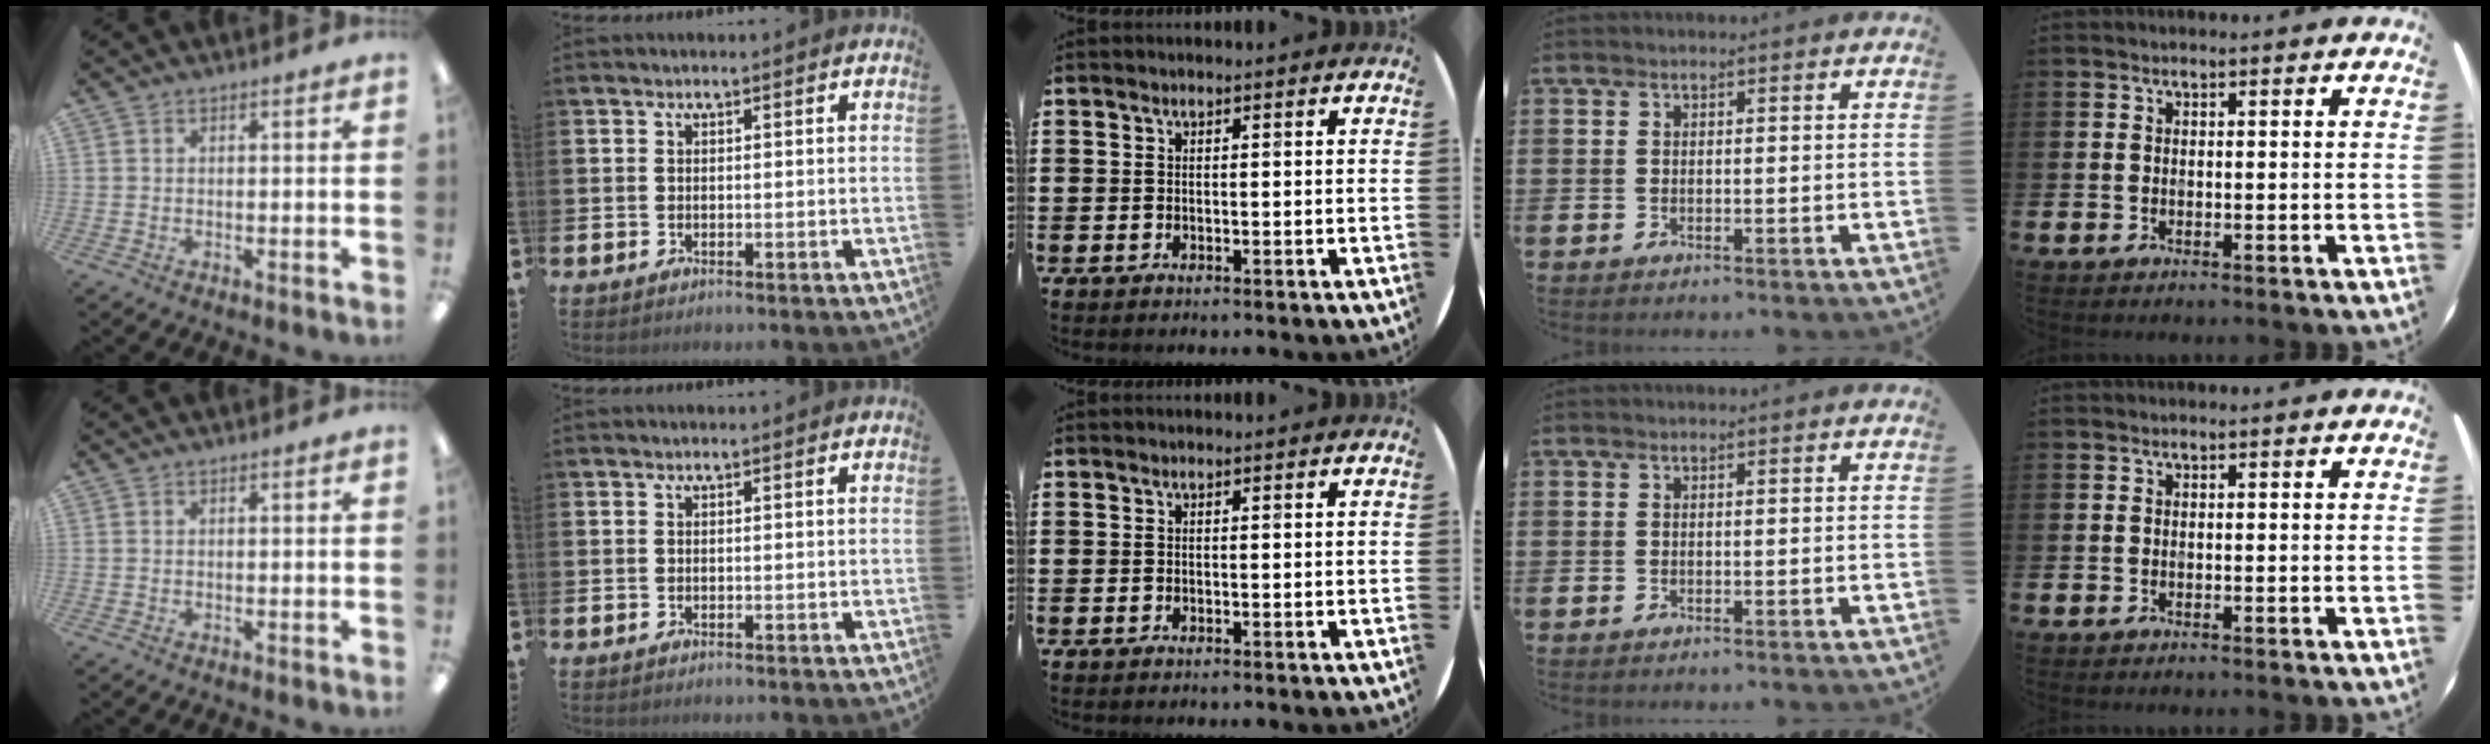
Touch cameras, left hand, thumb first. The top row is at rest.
{}